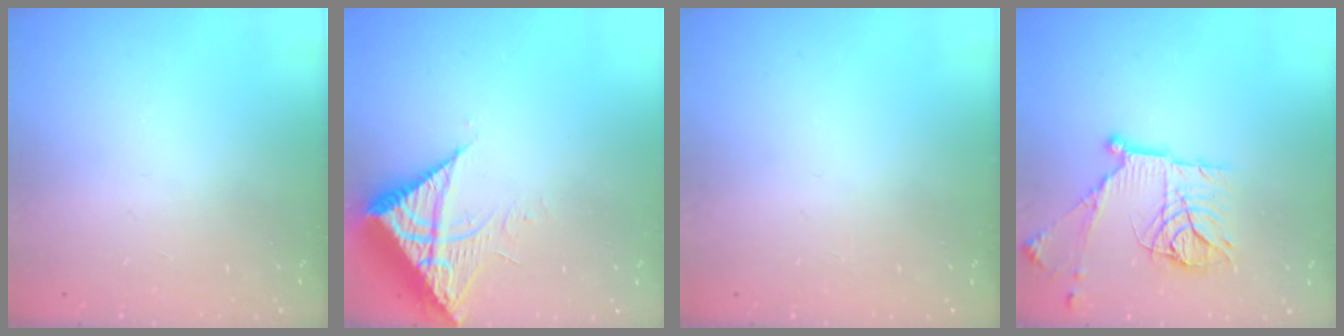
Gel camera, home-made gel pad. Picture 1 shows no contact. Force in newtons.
{"total": 9.4, "press": 9.4, "slide": 1.0}
{"total": 0.0}
{"total": 16.6, "press": 16.6, "slide": 1.3}